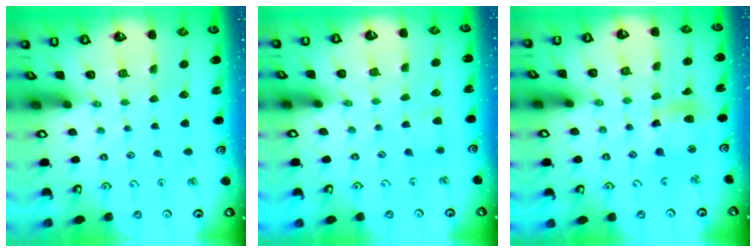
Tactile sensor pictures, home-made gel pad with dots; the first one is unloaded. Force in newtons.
{"total": 3.7, "press": 3.6, "slide": 0.5}
{"total": 10.0, "press": 9.9, "slide": 1.3}